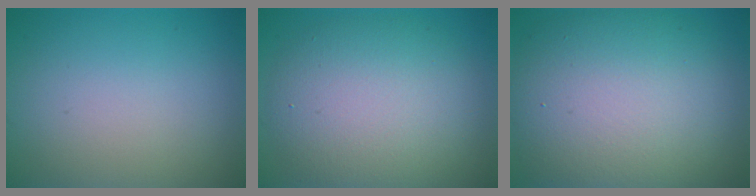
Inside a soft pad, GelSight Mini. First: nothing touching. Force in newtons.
{"total": 8.8, "press": 8.7, "slide": 0.5}
{"total": 12.3, "press": 12.3, "slide": 1.0}